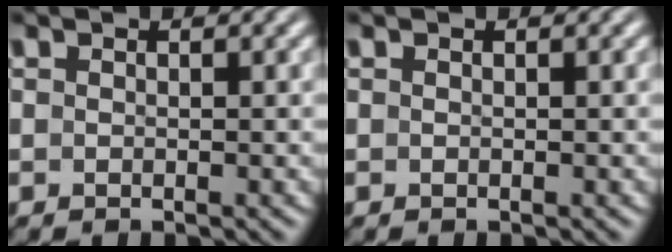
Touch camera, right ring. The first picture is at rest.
{"total": 0.0}